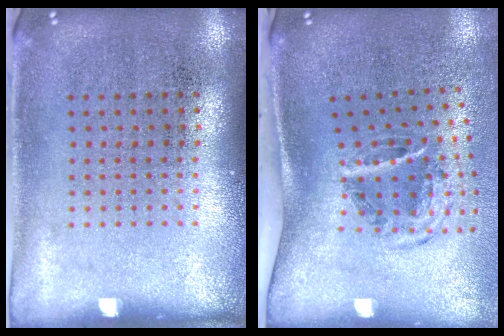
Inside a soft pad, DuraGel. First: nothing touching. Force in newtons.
{"total": 2.0, "press": 1.2, "slide": 1.7}